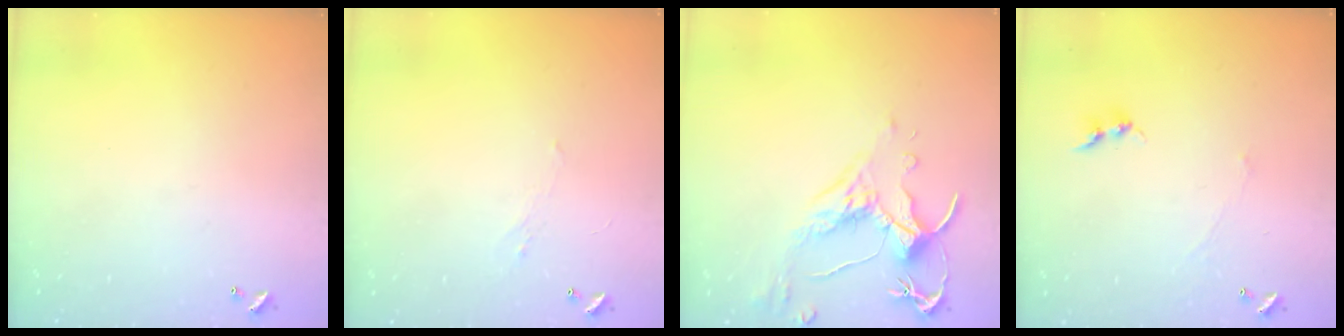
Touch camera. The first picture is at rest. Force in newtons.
{"total": 1.3, "press": 1.1, "slide": 0.7}
{"total": 2.5, "press": 2.1, "slide": 1.3}
{"total": 1.0, "press": 0.8, "slide": 0.6}